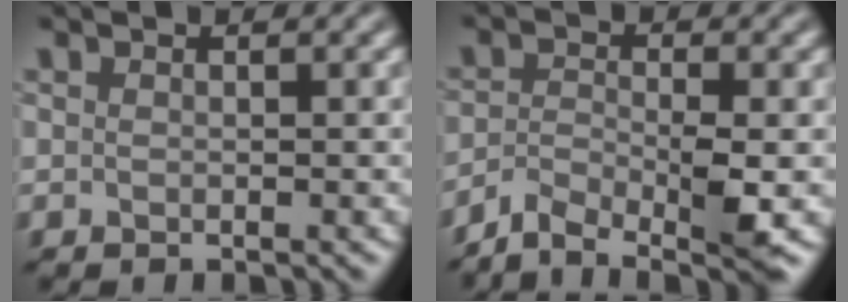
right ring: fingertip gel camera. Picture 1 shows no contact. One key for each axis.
{"total": 5.3, "fx": -3.7, "fy": 1.3, "fz": 3.6, "tx": -0.065, "ty": -0.004, "tz": -0.071}